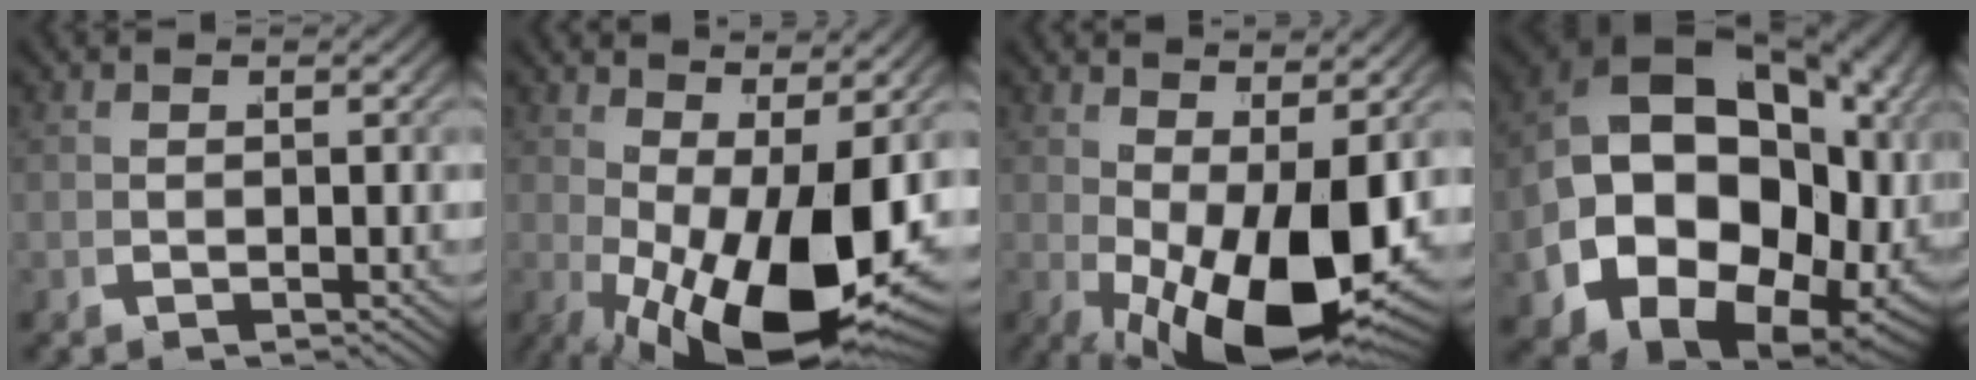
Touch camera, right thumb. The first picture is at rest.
{"total": 14.6, "force": [-1.7, 7.3, 12.5], "torque": [-0.227, -0.058, 0.014]}
{"total": 11.8, "force": [-1.2, 5.6, 10.3], "torque": [-0.190, -0.050, 0.015]}
{"total": 23.1, "force": [-2.1, 16.1, 16.4], "torque": [-0.328, -0.077, -0.001]}